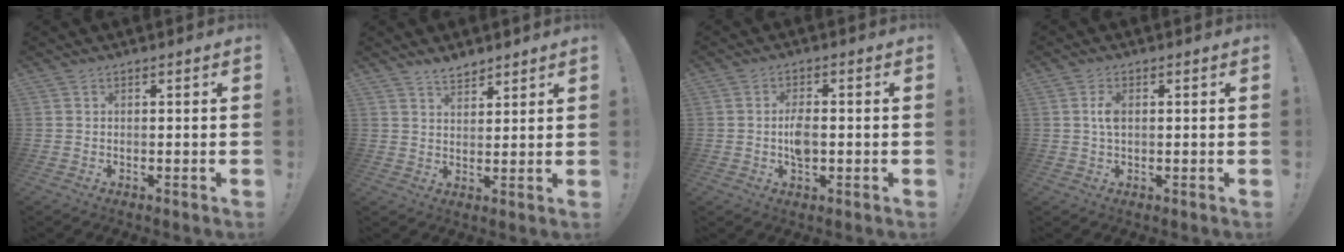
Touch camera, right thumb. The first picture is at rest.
{"total": 4.3, "force": [3.8, 1.7, 1.0], "torque": [-0.008, -0.025, 0.069]}
{"total": 5.2, "force": [-0.7, 2.5, 4.5], "torque": [-0.070, 0.001, -0.014]}
{"total": 3.4, "force": [0.4, 1.8, 2.8], "torque": [-0.041, 0.001, 0.002]}